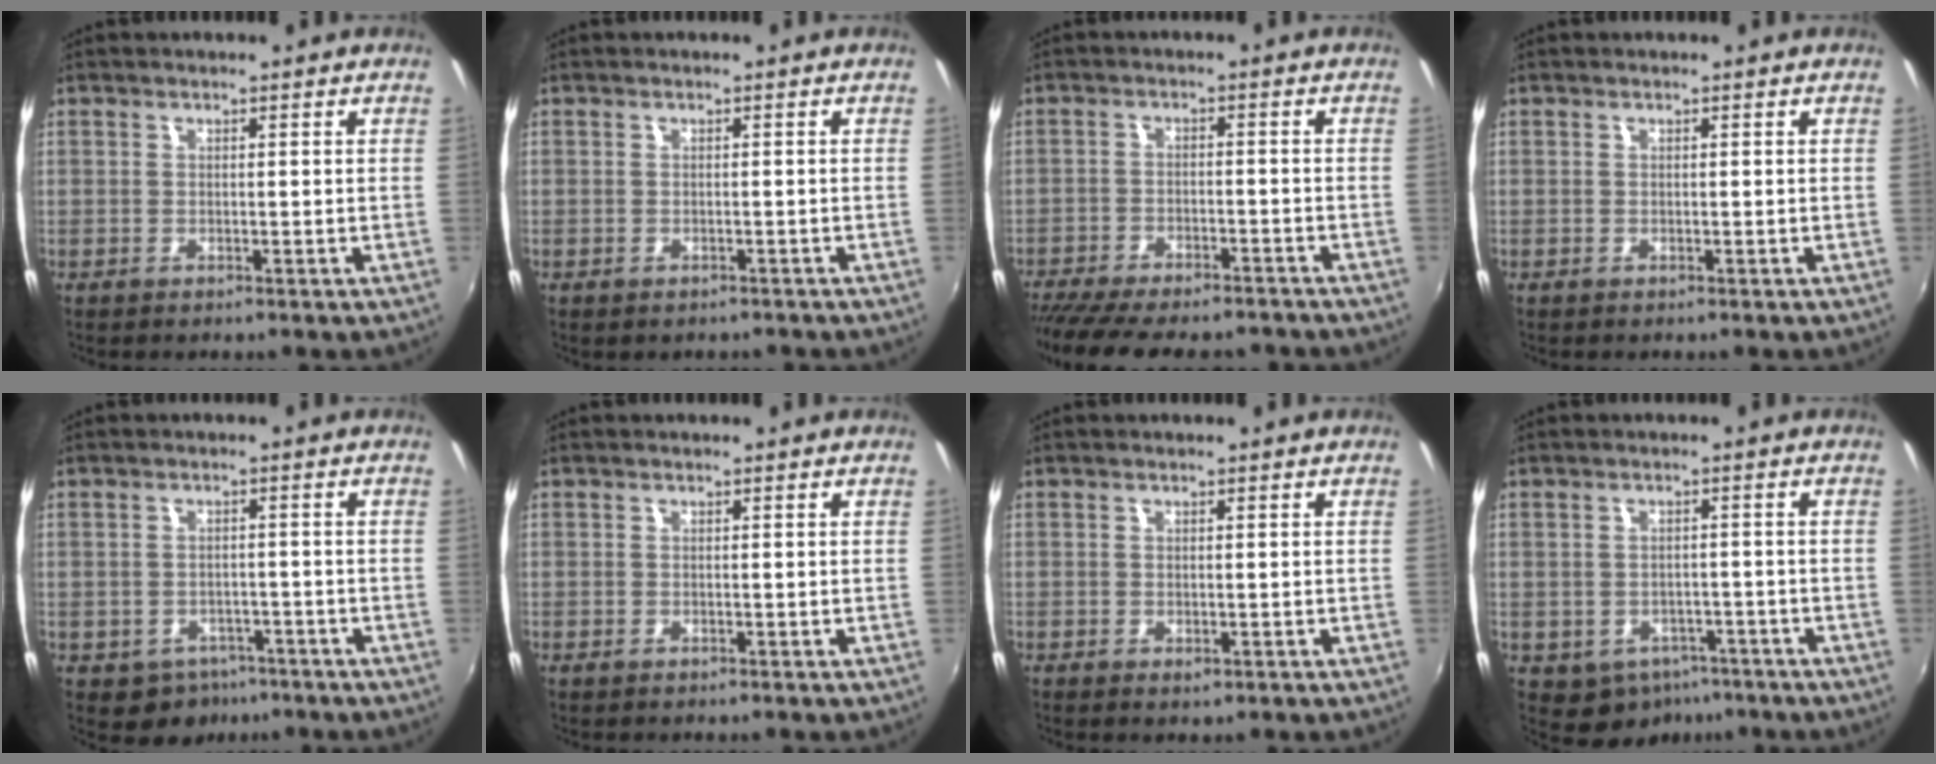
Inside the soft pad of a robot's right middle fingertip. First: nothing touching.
{"total": 1.6, "force": [-1.2, 0.8, 0.5], "torque": [-0.013, -0.007, -0.014]}
{"total": 17.1, "force": [-14.4, 4.7, 7.9], "torque": [-0.165, -0.035, -0.211]}
{"total": 0.0}
{"total": 5.8, "force": [-3.4, 4.4, 1.5], "torque": [-0.041, -0.001, -0.038]}
{"total": 0.0}
{"total": 0.6, "force": [-0.2, 0.4, 0.4], "torque": [-0.005, -0.003, -0.004]}
{"total": 6.5, "force": [-3.8, 4.8, 2.1], "torque": [-0.052, -0.005, -0.039]}